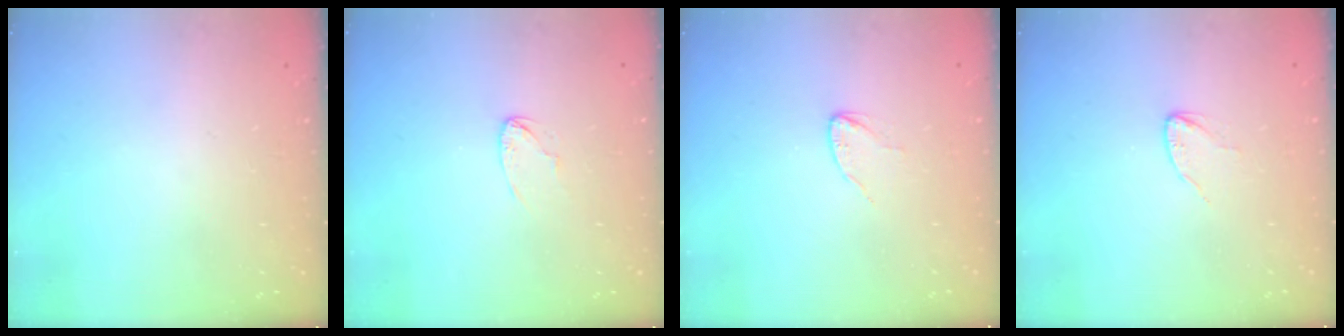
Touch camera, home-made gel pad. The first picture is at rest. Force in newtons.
{"total": 2.6, "press": 2.6, "slide": 0.2}
{"total": 2.3, "press": 2.3, "slide": 0.2}
{"total": 2.3, "press": 2.3, "slide": 0.2}